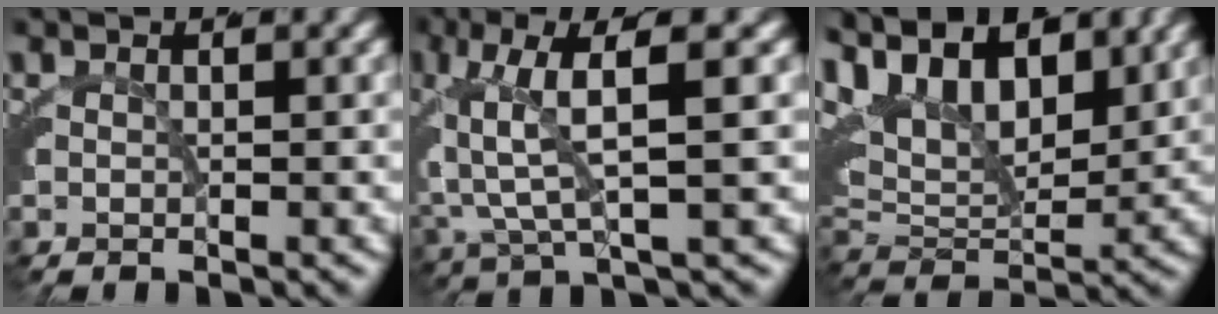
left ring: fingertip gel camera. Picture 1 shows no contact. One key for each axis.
{"total": 6.5, "fx": 1.8, "fy": 2.1, "fz": 5.9, "tx": -0.109, "ty": 0.027, "tz": 0.024}
{"total": 12.6, "fx": 4.4, "fy": 9.1, "fz": 7.5, "tx": -0.141, "ty": 0.013, "tz": 0.059}